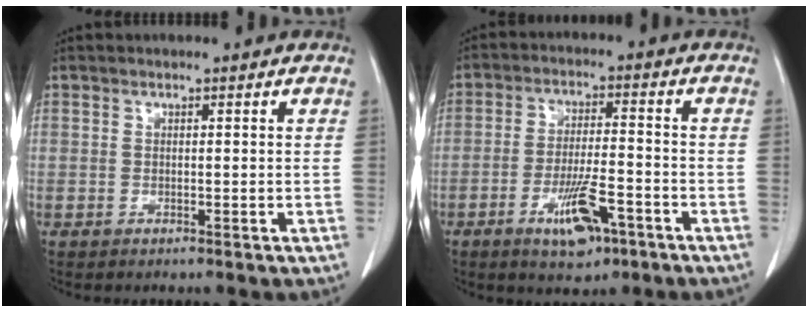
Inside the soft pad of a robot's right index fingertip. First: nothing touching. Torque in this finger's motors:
{"motor_torque": [0.00, -0.07, 0.12, 0.03]}